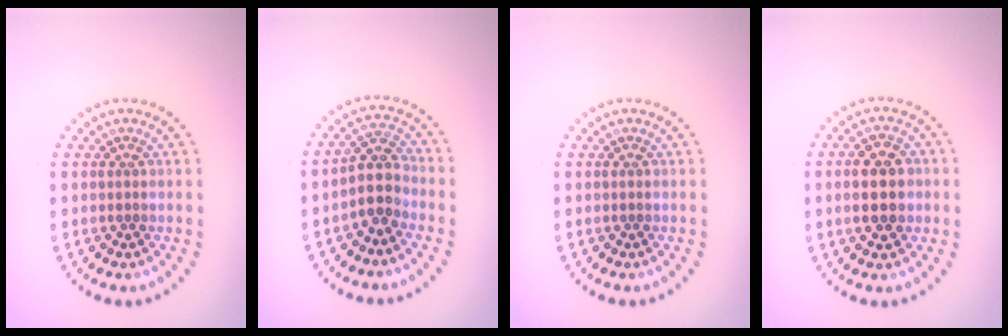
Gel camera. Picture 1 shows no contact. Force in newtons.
{"total": 2.9, "press": 2.4, "slide": 1.6}
{"total": 0.0}
{"total": 4.7, "press": 4.7, "slide": 0.2}